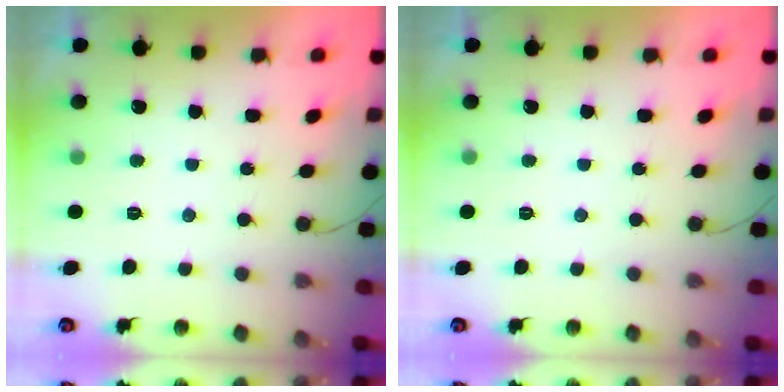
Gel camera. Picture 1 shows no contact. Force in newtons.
{"total": 0.0}